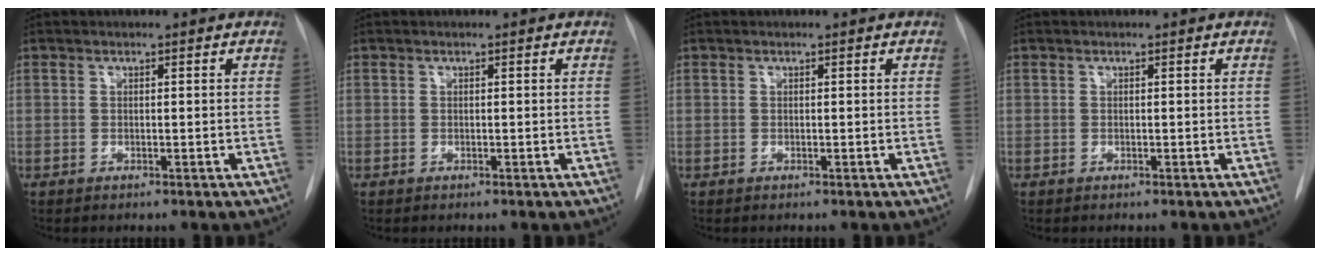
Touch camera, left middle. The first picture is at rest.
{"total": 0.0}
{"total": 0.0}
{"total": 0.0}